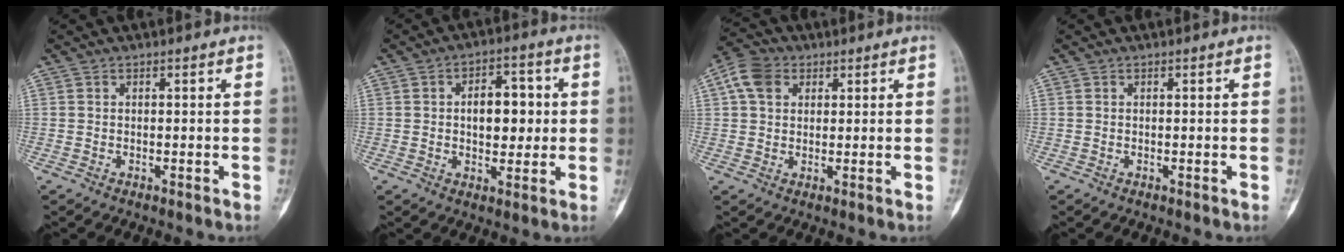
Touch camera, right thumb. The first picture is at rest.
{"total": 8.9, "force": [0.7, 5.4, 7.1], "torque": [-0.067, 0.012, 0.013]}
{"total": 5.4, "force": [2.3, 3.5, 3.4], "torque": [-0.063, 0.010, 0.038]}
{"total": 0.0}